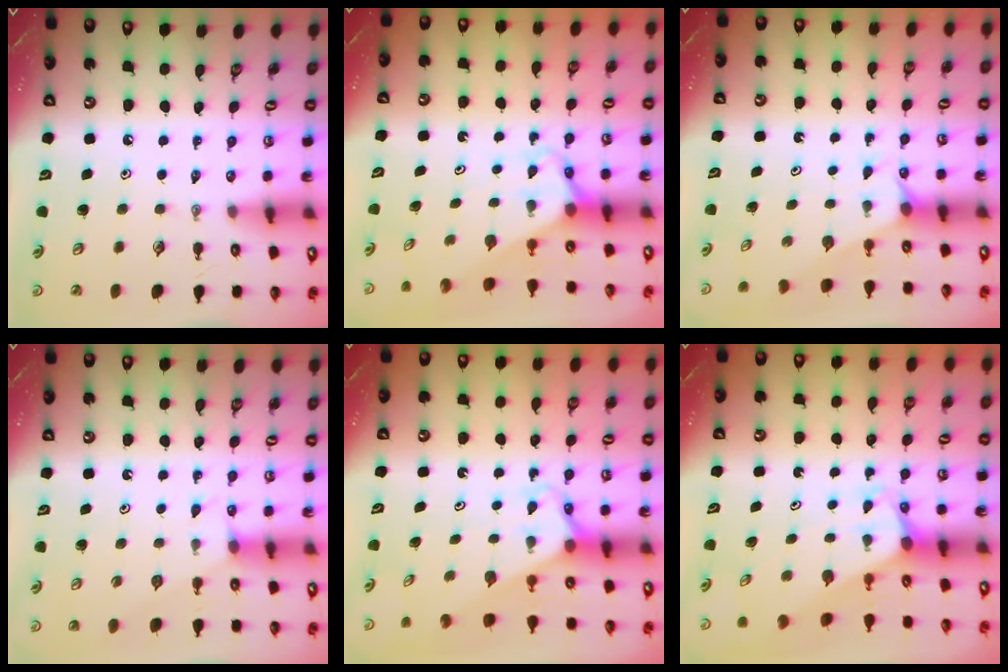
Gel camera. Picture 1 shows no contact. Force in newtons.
{"total": 2.8, "press": 2.8, "slide": 0.2}
{"total": 2.0, "press": 2.0, "slide": 0.3}
{"total": 2.7, "press": 2.7, "slide": 0.3}
{"total": 2.5, "press": 2.5, "slide": 0.2}
{"total": 3.0, "press": 3.0, "slide": 0.2}